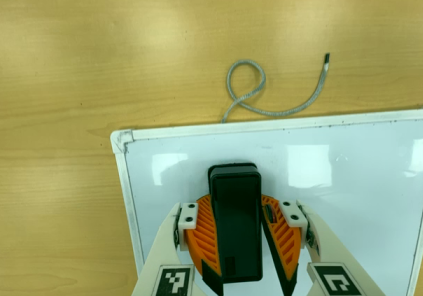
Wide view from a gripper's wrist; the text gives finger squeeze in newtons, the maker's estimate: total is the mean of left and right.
{"total": 15.2, "left": 17.4, "right": 13.1}